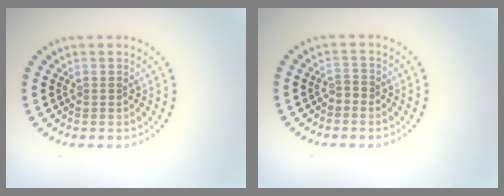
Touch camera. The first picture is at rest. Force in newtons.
{"total": 0.9, "press": 0.8, "slide": 0.4}